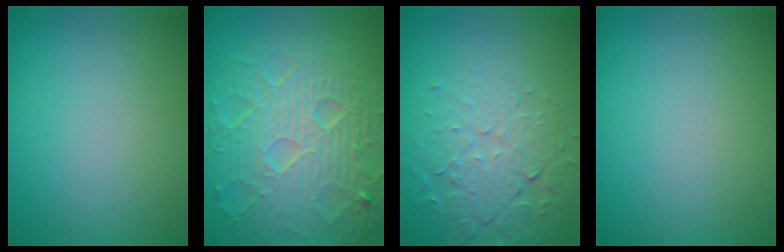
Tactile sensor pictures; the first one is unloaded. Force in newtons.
{"total": 10.4, "press": 6.7, "slide": 8.0}
{"total": 5.5, "press": 3.7, "slide": 4.1}
{"total": 0.0}